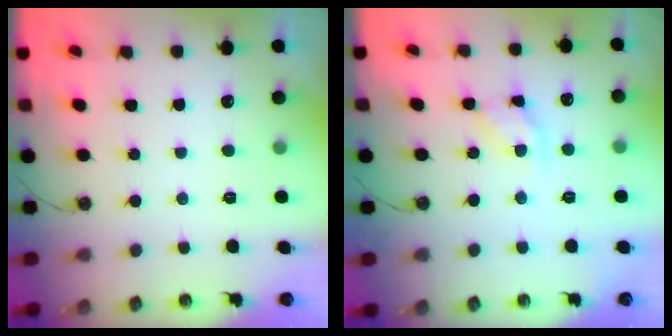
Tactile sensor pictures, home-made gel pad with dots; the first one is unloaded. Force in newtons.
{"total": 10.6, "press": 10.5, "slide": 1.1}